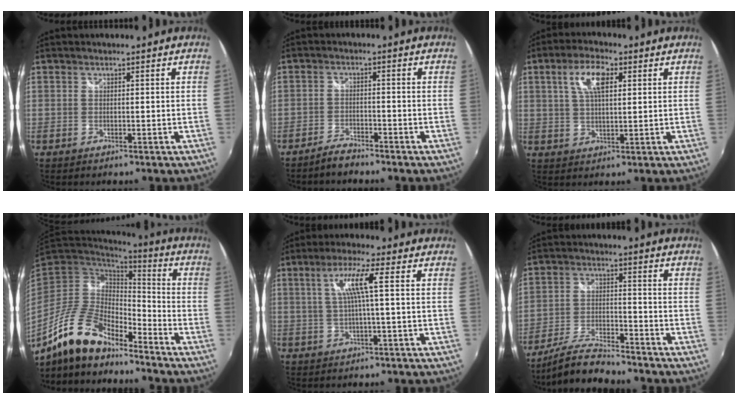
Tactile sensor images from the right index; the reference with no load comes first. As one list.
[{"total": 3.4, "force": [-3.1, 0.8, 1.0], "torque": [-0.037, 0.000, -0.060]}, {"total": 7.5, "force": [2.7, 3.2, 6.3], "torque": [-0.119, 0.015, 0.050]}, {"total": 14.5, "force": [-11.2, 4.5, 7.9], "torque": [-0.158, -0.009, -0.214]}, {"total": 6.2, "force": [1.0, -0.4, 6.2], "torque": [-0.119, 0.003, 0.023]}, {"total": 8.1, "force": [-7.3, 1.4, 3.1], "torque": [-0.079, 0.001, -0.136]}]